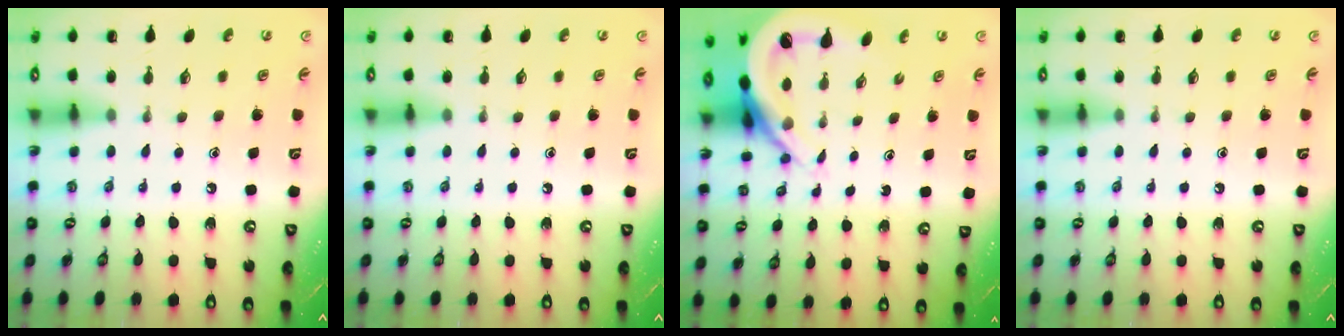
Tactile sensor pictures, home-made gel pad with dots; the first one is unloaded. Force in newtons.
{"total": 0.0}
{"total": 7.8, "press": 7.7, "slide": 1.1}
{"total": 0.0}